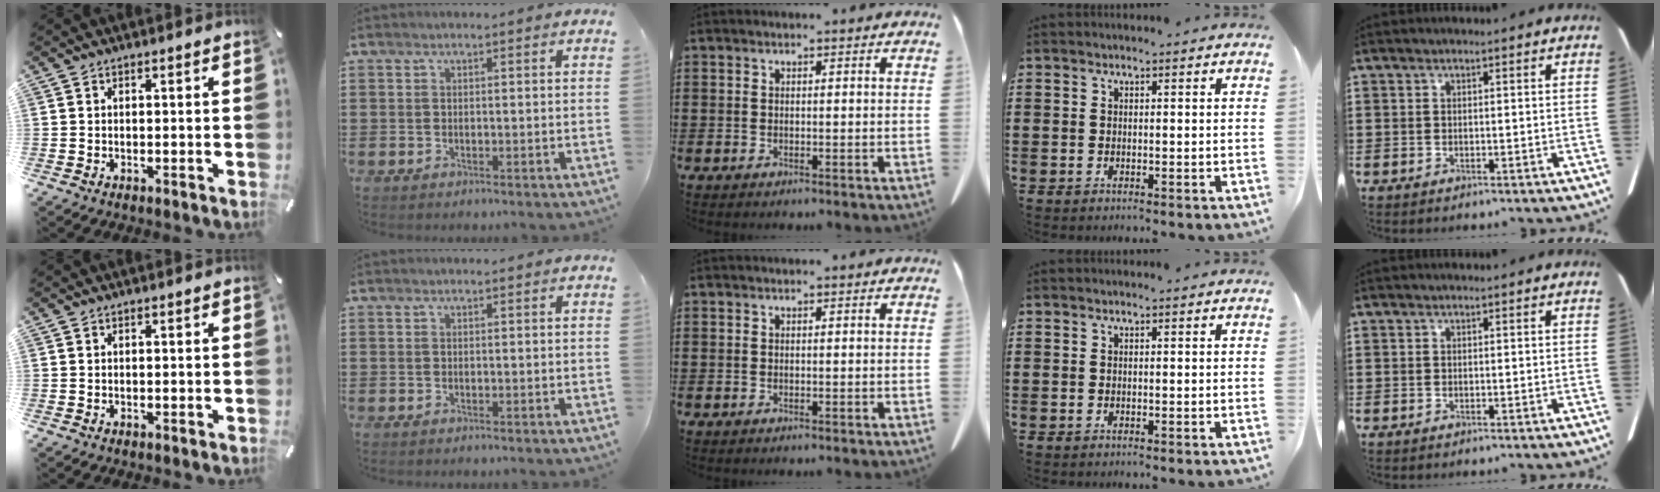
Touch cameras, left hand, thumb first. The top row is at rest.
{}